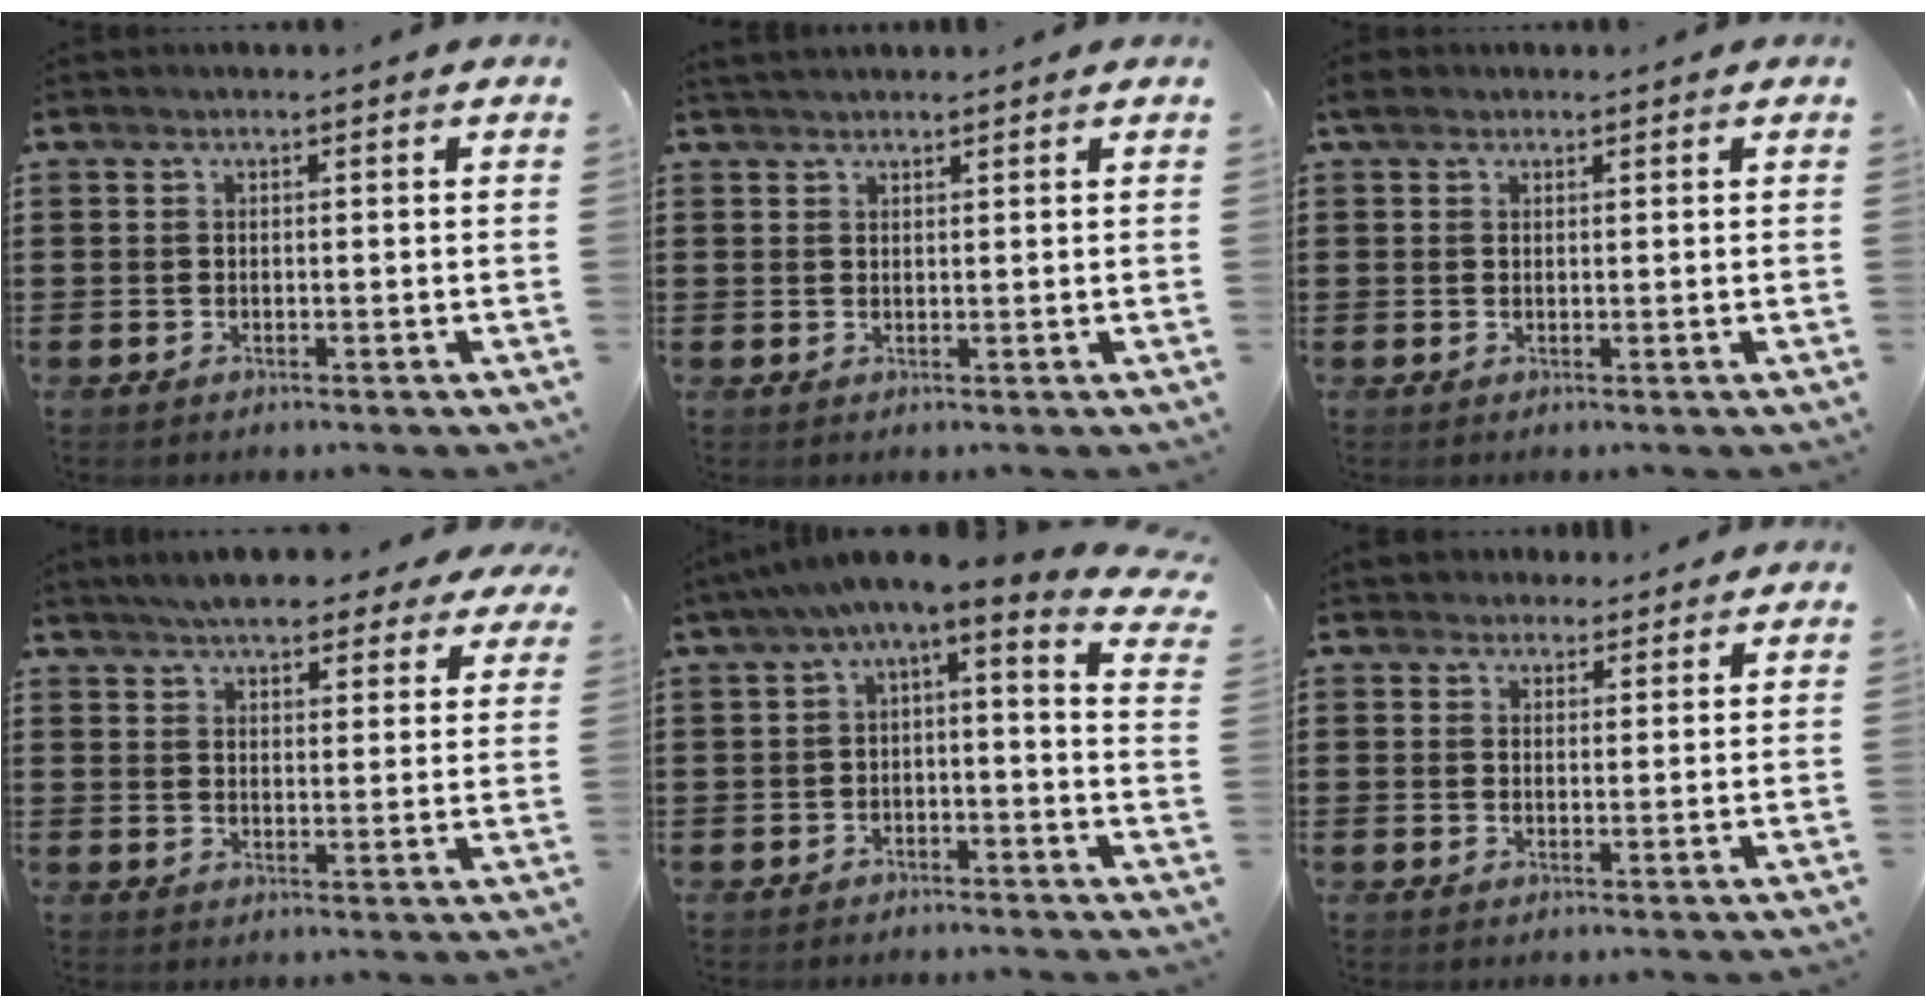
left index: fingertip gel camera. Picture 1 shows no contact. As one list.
[{"total": 1.6, "force": [1.5, 0.6, 0.2], "torque": [-0.007, 0.002, 0.030]}, {"total": 1.7, "force": [1.2, 1.0, 0.7], "torque": [-0.018, 0.007, 0.022]}, {"total": 5.7, "force": [5.3, 0.9, 1.9], "torque": [-0.056, -0.010, 0.097]}, {"total": 2.3, "force": [-0.9, 0.0, 2.1], "torque": [-0.045, -0.020, -0.029]}, {"total": 2.8, "force": [2.4, 1.5, -0.1], "torque": [-0.007, 0.007, 0.046]}]